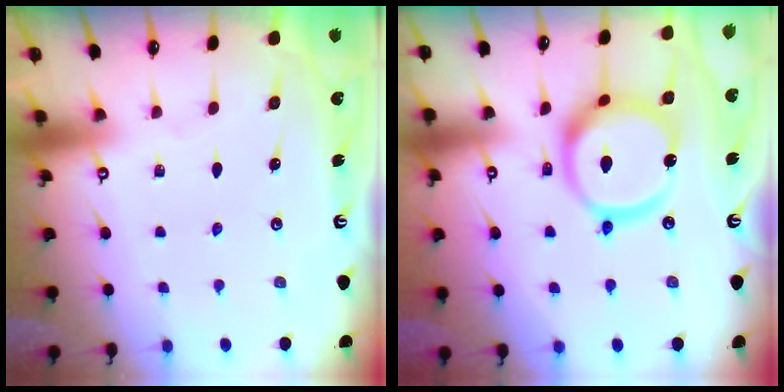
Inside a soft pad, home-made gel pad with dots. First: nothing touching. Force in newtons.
{"total": 16.2, "press": 16.0, "slide": 2.3}